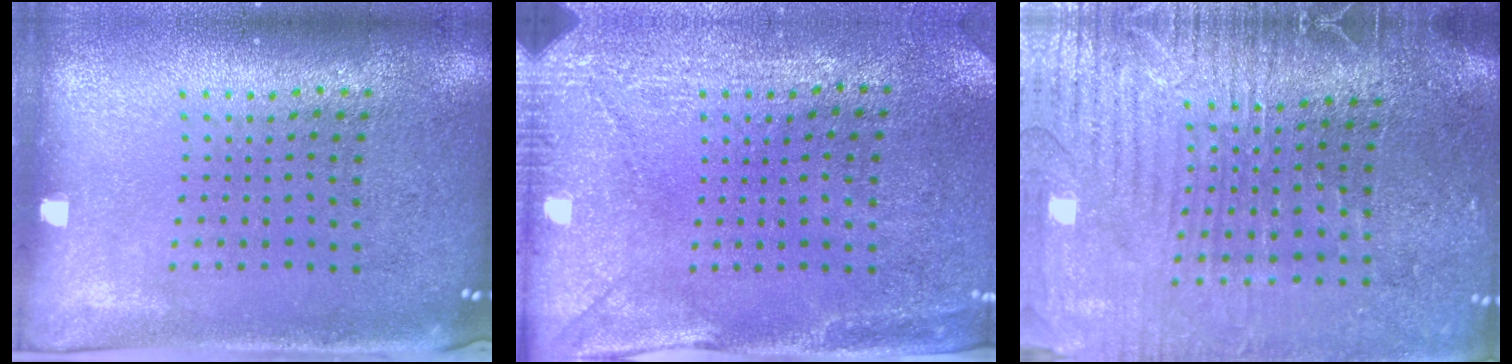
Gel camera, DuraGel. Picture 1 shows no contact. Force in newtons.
{"total": 2.9, "press": 2.6, "slide": 1.3}
{"total": 3.7, "press": 3.4, "slide": 1.4}